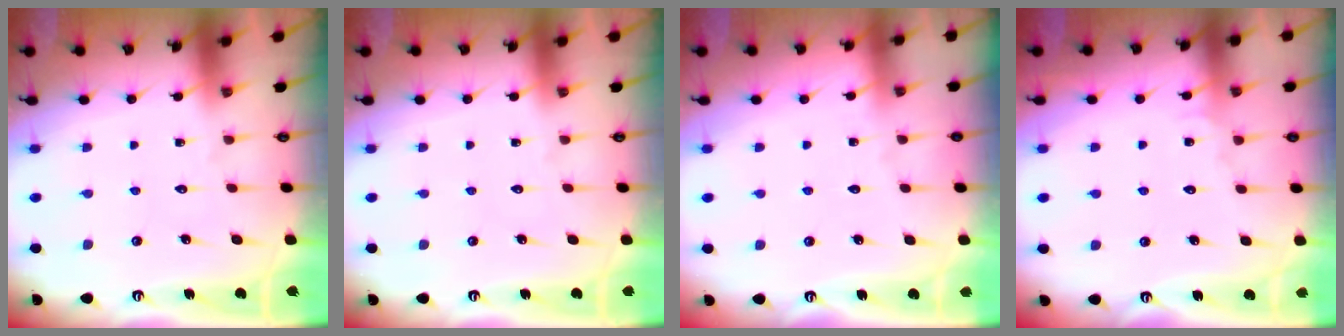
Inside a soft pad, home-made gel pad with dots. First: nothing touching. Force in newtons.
{"total": 0.0}
{"total": 1.8, "press": 1.7, "slide": 0.2}
{"total": 3.6, "press": 3.5, "slide": 0.4}